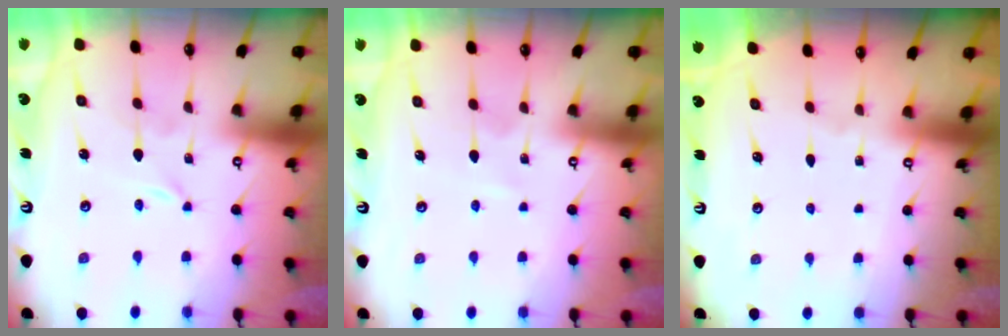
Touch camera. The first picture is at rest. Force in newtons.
{"total": 1.7, "press": 1.6, "slide": 0.2}
{"total": 0.0}